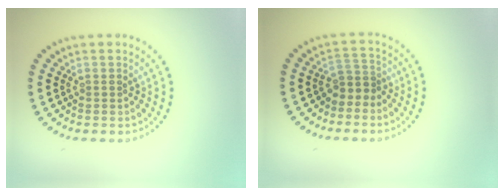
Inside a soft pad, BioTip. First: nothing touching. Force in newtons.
{"total": 1.9, "press": 1.2, "slide": 1.4}